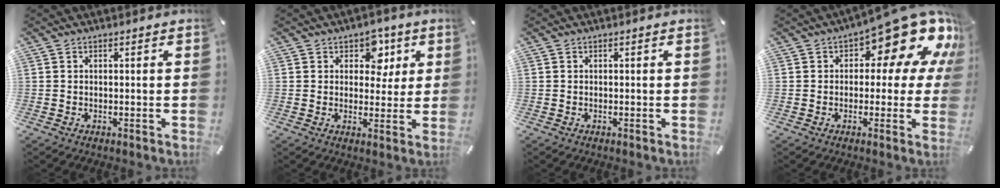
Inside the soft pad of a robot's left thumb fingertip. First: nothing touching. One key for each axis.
{"total": 7.9, "fx": 3.1, "fy": 6.0, "fz": 4.0, "tx": -0.032, "ty": -0.009, "tz": 0.046}
{"total": 0.0}
{"total": 18.0, "fx": 9.8, "fy": 7.8, "fz": 12.9, "tx": -0.161, "ty": -0.074, "tz": 0.159}